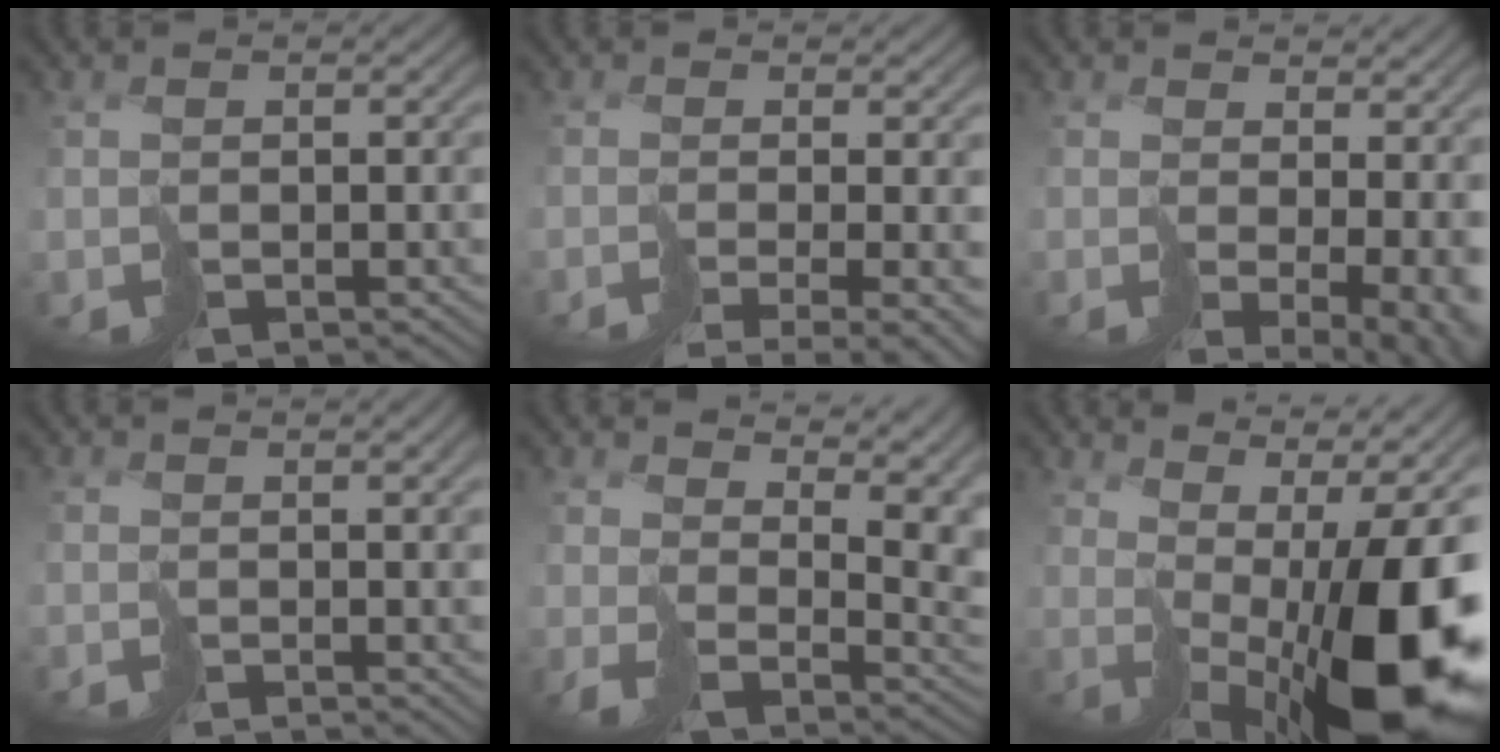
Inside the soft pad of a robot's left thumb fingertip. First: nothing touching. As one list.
[{"total": 7.1, "force": [-4.6, 1.4, 5.1], "torque": [-0.076, -0.019, -0.032]}, {"total": 8.1, "force": [0.8, 3.7, 7.1], "torque": [-0.114, -0.031, 0.050]}, {"total": 1.7, "force": [-1.0, -0.6, 1.2], "torque": [-0.002, -0.002, -0.016]}, {"total": 10.9, "force": [6.7, 4.9, 7.1], "torque": [-0.120, -0.001, 0.134]}, {"total": 14.6, "force": [1.1, 5.5, 13.5], "torque": [-0.153, -0.016, 0.044]}]